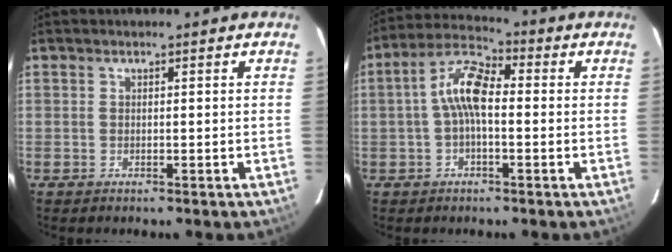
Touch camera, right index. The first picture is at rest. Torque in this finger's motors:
{"motor_torque": [0.63, -0.39, 0.76, 0.17]}